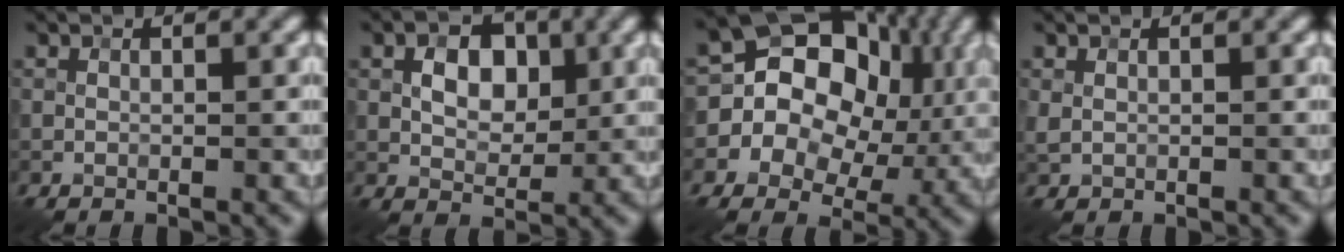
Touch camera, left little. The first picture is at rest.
{"total": 4.2, "force": [0.9, 2.8, 3.0], "torque": [-0.046, 0.002, 0.010]}
{"total": 13.6, "force": [1.5, 11.3, 7.3], "torque": [-0.113, 0.028, -0.004]}
{"total": 0.6, "force": [0.2, 0.4, 0.4], "torque": [-0.012, 0.000, 0.007]}